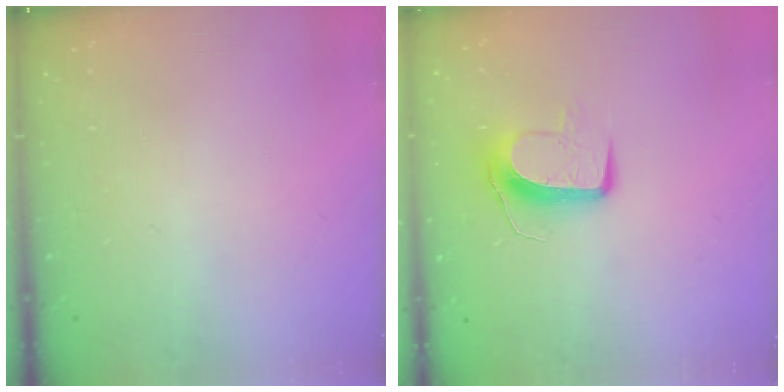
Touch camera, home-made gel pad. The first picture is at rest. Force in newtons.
{"total": 9.7, "press": 9.7, "slide": 0.5}